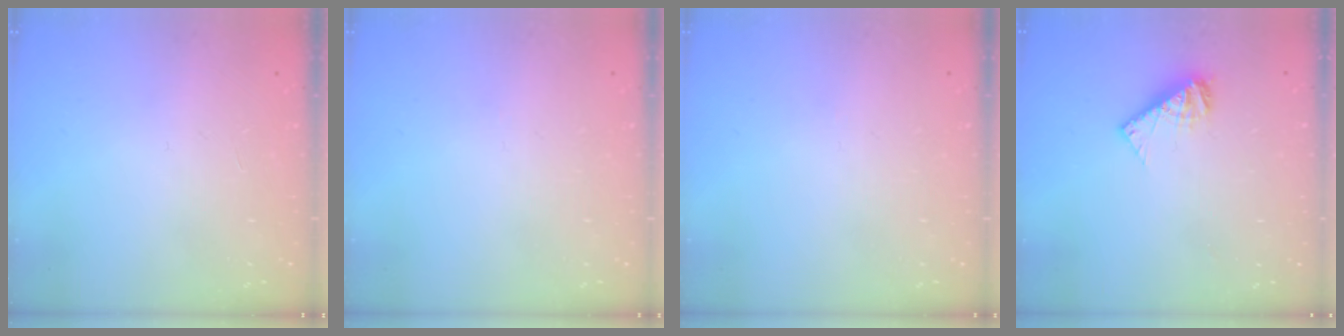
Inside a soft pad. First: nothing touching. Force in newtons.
{"total": 0.0}
{"total": 0.0}
{"total": 7.8, "press": 7.7, "slide": 0.6}